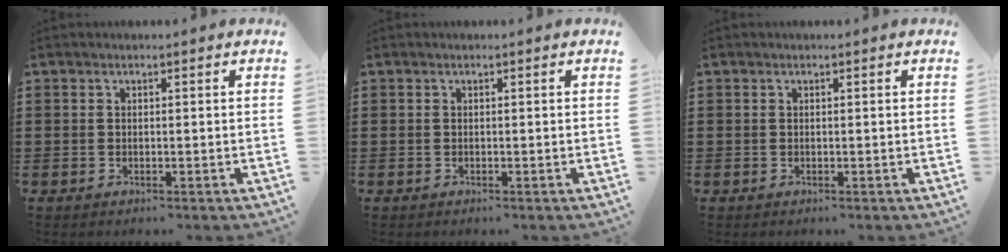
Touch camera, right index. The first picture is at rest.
{"total": 0.0}
{"total": 0.0}